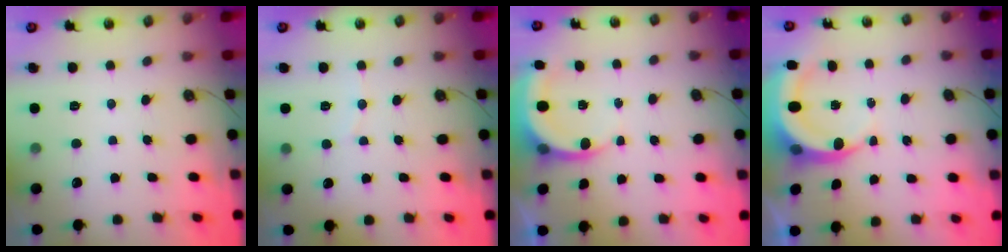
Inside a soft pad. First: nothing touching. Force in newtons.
{"total": 4.5, "press": 4.2, "slide": 1.6}
{"total": 4.4, "press": 4.3, "slide": 0.4}
{"total": 7.8, "press": 7.7, "slide": 1.2}